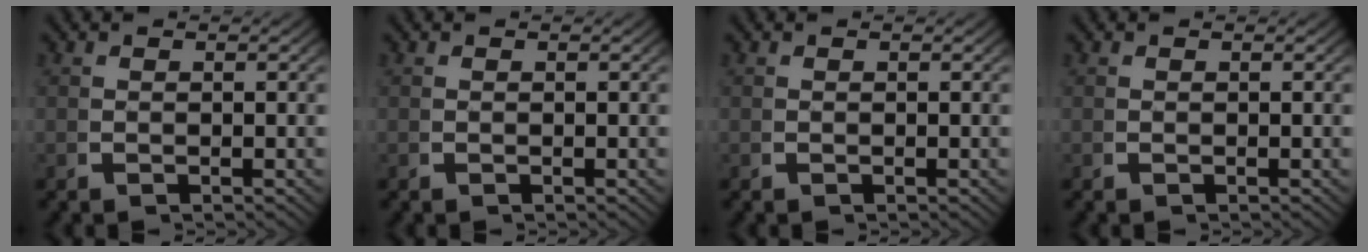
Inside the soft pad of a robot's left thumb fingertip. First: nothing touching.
{"total": 0.0}
{"total": 0.0}
{"total": 0.0}